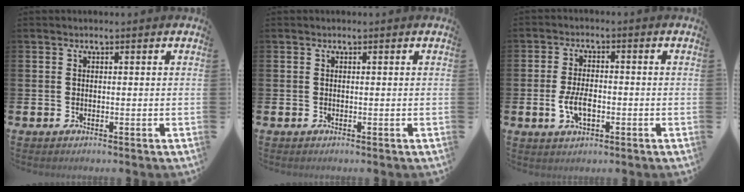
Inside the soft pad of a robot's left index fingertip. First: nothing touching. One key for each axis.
{"total": 0.0}
{"total": 4.3, "fx": -0.9, "fy": 2.4, "fz": 3.5, "tx": -0.059, "ty": 0.000, "tz": -0.020}